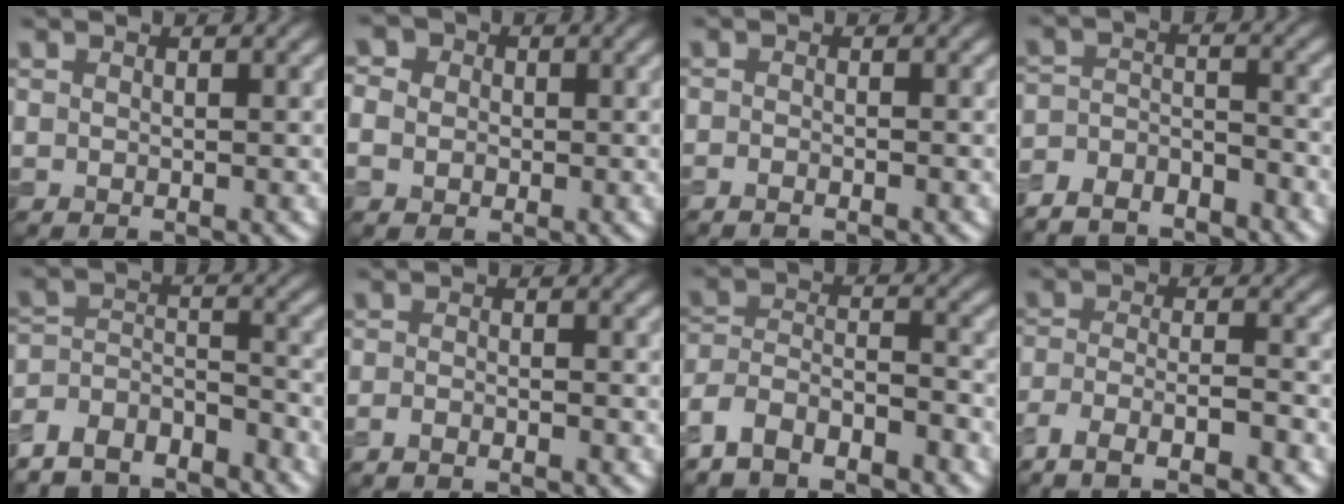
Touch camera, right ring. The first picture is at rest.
{"total": 5.9, "force": [1.1, 5.1, 2.8], "torque": [-0.045, 0.031, -0.016]}
{"total": 1.0, "force": [-0.7, 0.2, 0.7], "torque": [-0.013, -0.001, -0.014]}
{"total": 5.8, "force": [-5.3, 2.0, 1.2], "torque": [-0.023, -0.008, -0.101]}
{"total": 7.4, "force": [-6.4, 3.1, 2.1], "torque": [-0.041, -0.010, -0.119]}
{"total": 1.6, "force": [-1.2, 0.3, 1.0], "torque": [-0.017, 0.002, -0.026]}
{"total": 7.0, "force": [-5.6, 2.6, 3.3], "torque": [-0.058, -0.004, -0.114]}
{"total": 6.9, "force": [-5.0, 2.0, 4.3], "torque": [-0.085, -0.005, -0.094]}